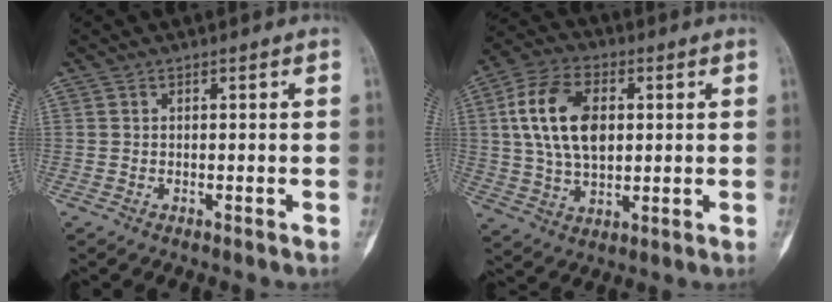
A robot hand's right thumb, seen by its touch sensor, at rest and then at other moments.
{"total": 14.4, "force": [2.6, 8.9, 11.1], "torque": [-0.193, 0.004, 0.047]}